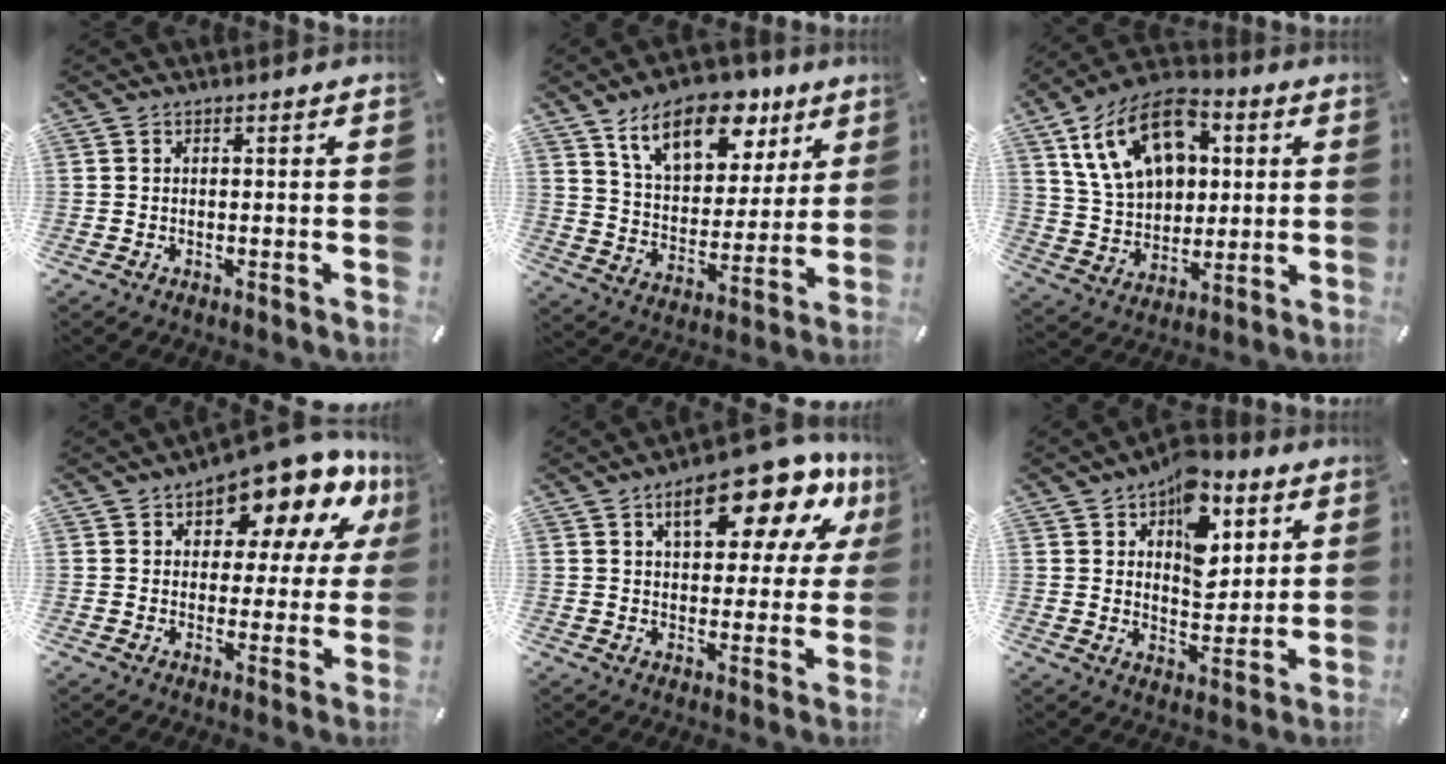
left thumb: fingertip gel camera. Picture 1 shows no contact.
{"total": 17.4, "force": [11.0, 10.1, 9.0], "torque": [-0.138, -0.058, 0.188]}
{"total": 17.8, "force": [6.6, 12.6, 10.7], "torque": [-0.203, -0.012, 0.122]}
{"total": 13.8, "force": [10.0, 6.0, 7.5], "torque": [-0.112, -0.080, 0.165]}
{"total": 17.9, "force": [10.3, 8.0, 12.4], "torque": [-0.167, -0.052, 0.164]}
{"total": 13.8, "force": [7.0, 8.7, 8.2], "torque": [-0.109, -0.033, 0.123]}